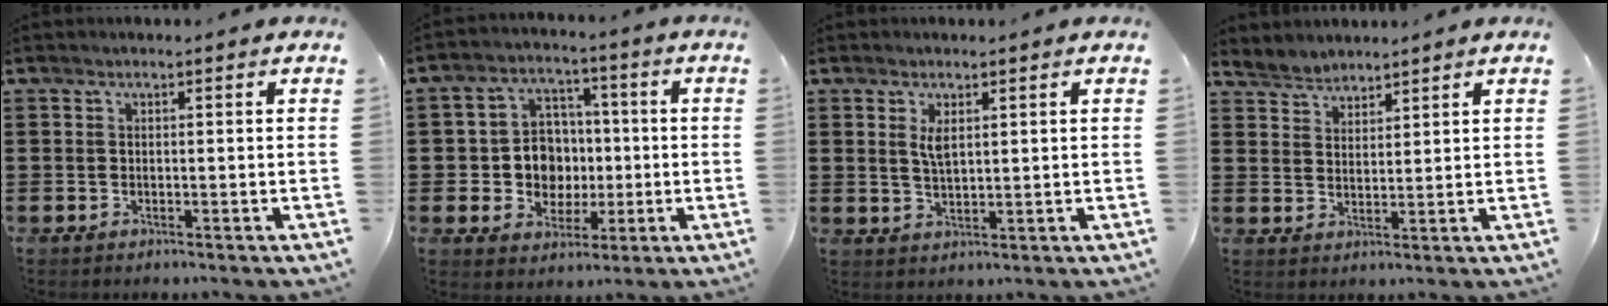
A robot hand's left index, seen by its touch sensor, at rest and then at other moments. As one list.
[{"total": 8.0, "force": [-0.4, 7.3, 3.2], "torque": [-0.084, 0.017, -0.004]}, {"total": 2.8, "force": [1.2, 1.0, 2.4], "torque": [-0.043, 0.001, 0.019]}, {"total": 2.9, "force": [2.7, 0.8, -0.5], "torque": [-0.001, -0.003, 0.052]}]